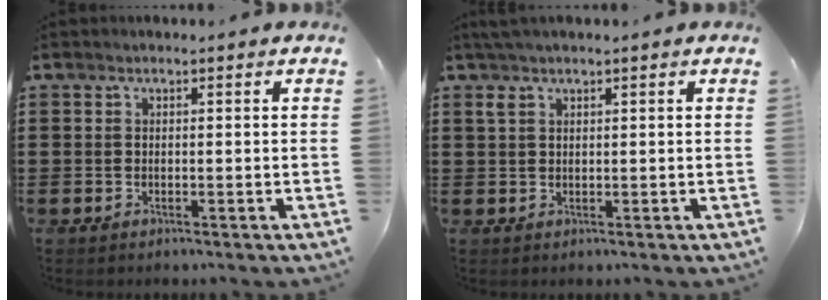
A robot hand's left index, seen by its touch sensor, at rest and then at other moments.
{"total": 2.1, "force": [1.3, 0.5, 1.5], "torque": [-0.034, 0.002, 0.024]}